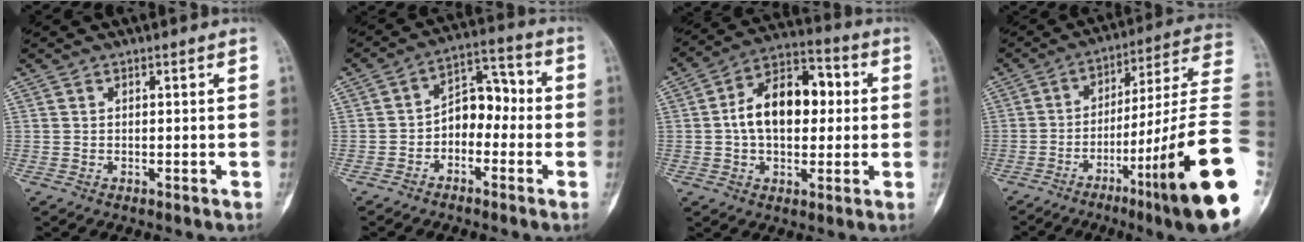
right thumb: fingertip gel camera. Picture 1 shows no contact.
{"total": 7.9, "force": [-1.9, 5.5, 5.4], "torque": [-0.051, 0.048, -0.046]}
{"total": 14.6, "force": [1.0, 9.1, 11.3], "torque": [-0.155, 0.032, 0.007]}
{"total": 24.7, "force": [-7.7, 1.6, 23.4], "torque": [-0.302, 0.038, -0.116]}